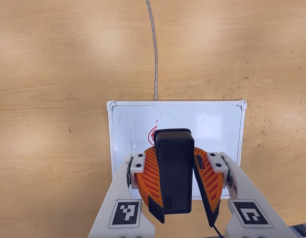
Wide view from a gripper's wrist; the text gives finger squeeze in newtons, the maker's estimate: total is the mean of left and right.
{"total": 9.7, "left": 9.6, "right": 9.8}